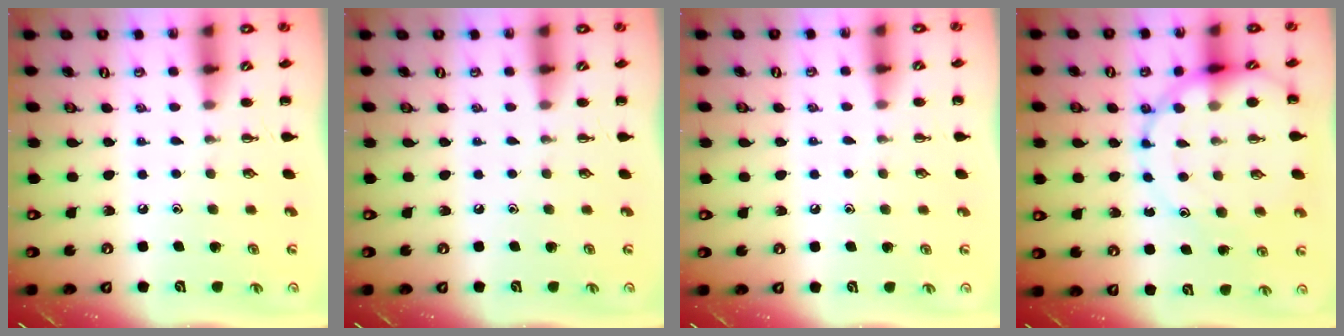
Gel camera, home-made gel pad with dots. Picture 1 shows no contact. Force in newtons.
{"total": 0.0}
{"total": 3.3, "press": 3.1, "slide": 1.1}
{"total": 13.3, "press": 13.2, "slide": 1.9}